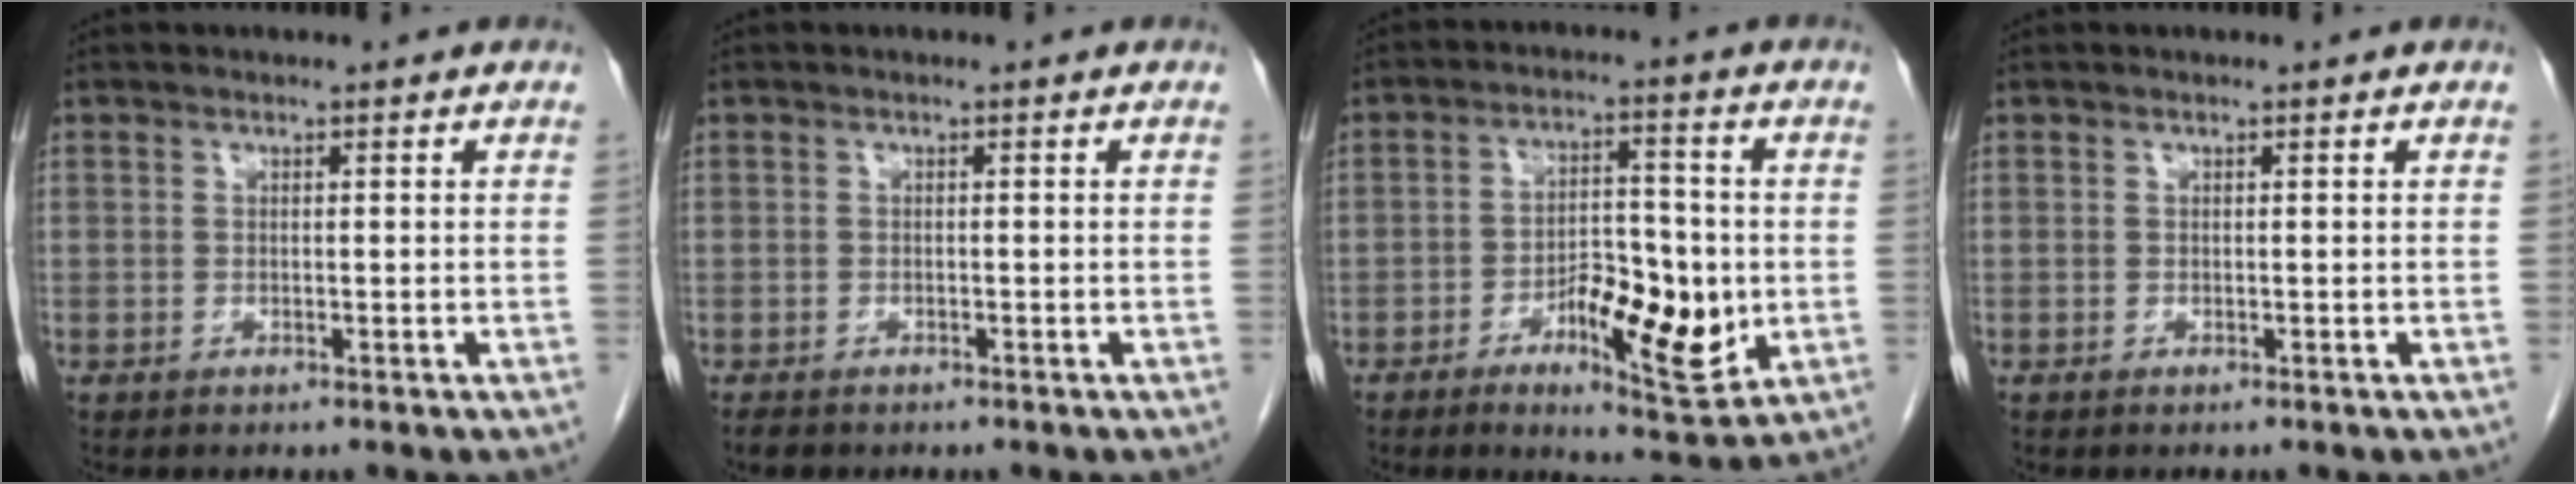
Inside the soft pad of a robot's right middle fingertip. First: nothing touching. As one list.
[{"total": 1.8, "force": [-1.5, 0.8, 0.8], "torque": [-0.018, -0.003, -0.019]}, {"total": 10.8, "force": [-3.0, 3.5, 9.8], "torque": [-0.159, -0.002, -0.043]}, {"total": 0.0}]